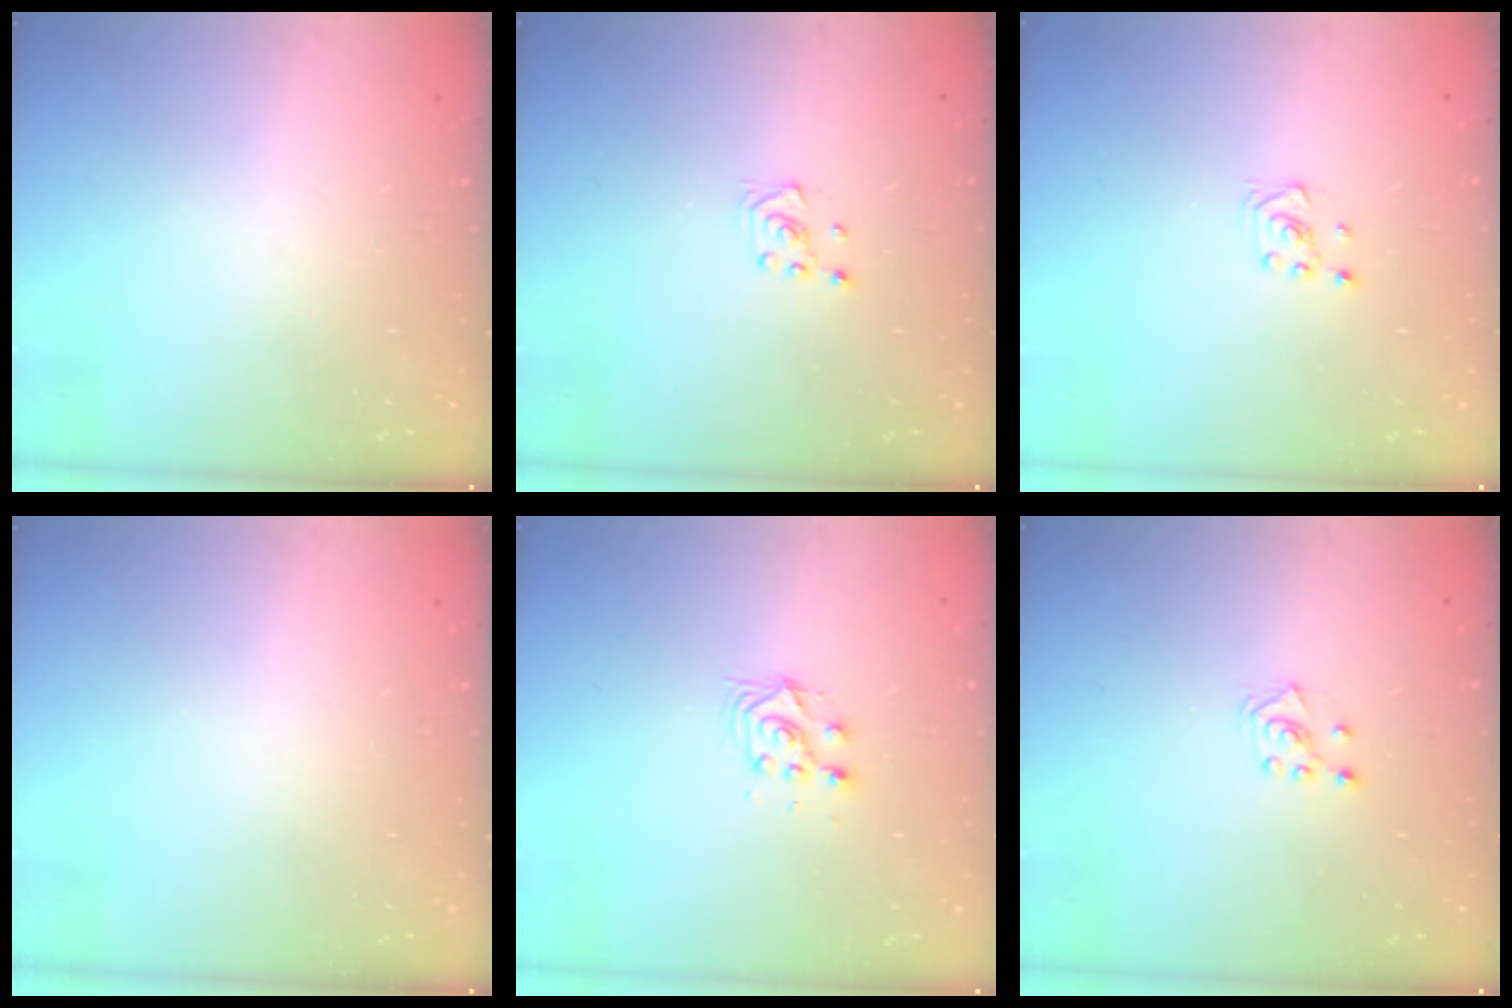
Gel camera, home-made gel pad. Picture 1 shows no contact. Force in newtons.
{"total": 2.6, "press": 2.4, "slide": 1.0}
{"total": 2.6, "press": 2.4, "slide": 1.0}
{"total": 0.0}
{"total": 7.0, "press": 7.0, "slide": 0.7}
{"total": 3.6, "press": 3.5, "slide": 0.7}